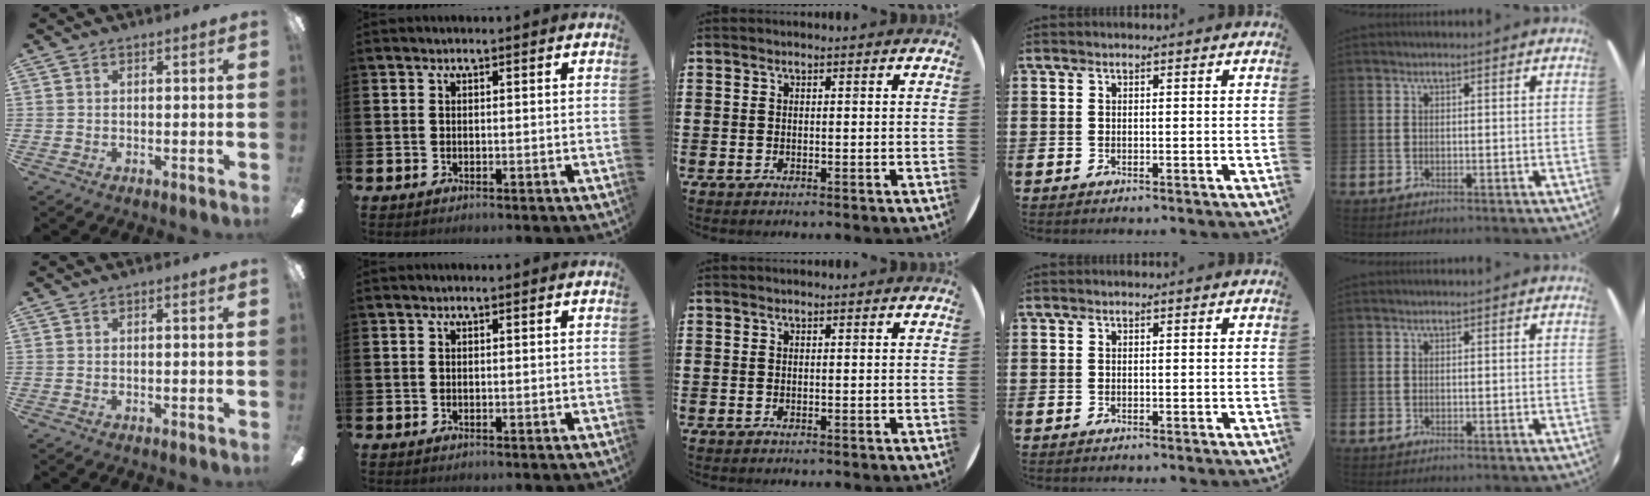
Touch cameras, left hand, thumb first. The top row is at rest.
{}